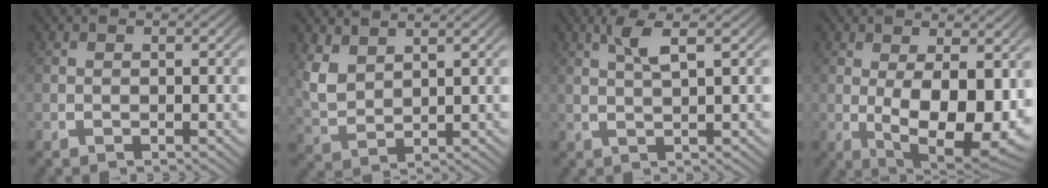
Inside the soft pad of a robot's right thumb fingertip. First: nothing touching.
{"total": 3.6, "force": [1.8, 2.2, 2.1], "torque": [-0.058, -0.008, 0.049]}
{"total": 2.8, "force": [1.7, 0.4, 2.3], "torque": [-0.044, 0.006, 0.032]}
{"total": 10.5, "force": [-1.1, 6.0, 8.5], "torque": [-0.156, -0.049, 0.008]}